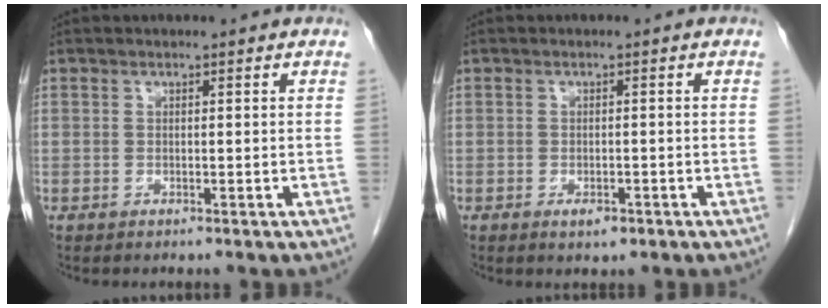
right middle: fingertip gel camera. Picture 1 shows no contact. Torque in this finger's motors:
{"motor_torque": [0.45, -0.24, 0.09, 0.02]}